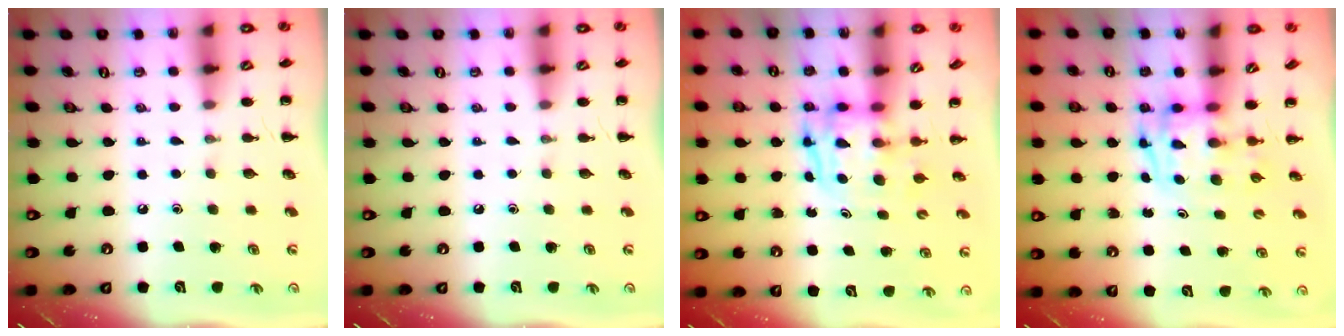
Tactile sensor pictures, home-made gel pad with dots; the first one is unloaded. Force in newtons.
{"total": 0.0}
{"total": 3.9, "press": 3.9, "slide": 0.4}
{"total": 3.3, "press": 3.2, "slide": 0.5}